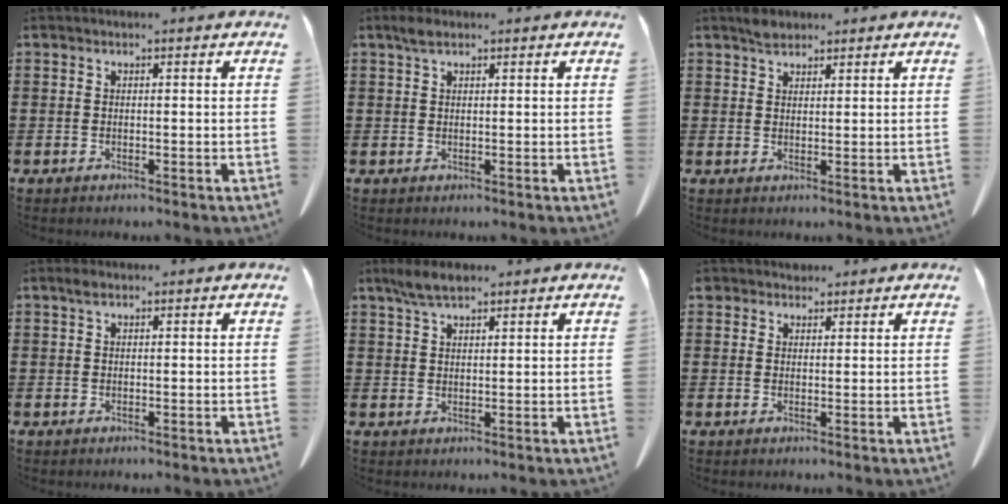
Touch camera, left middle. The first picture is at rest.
{"total": 1.8, "force": [1.2, 0.9, 1.1], "torque": [-0.026, 0.005, 0.021]}
{"total": 2.2, "force": [1.8, 0.9, 0.7], "torque": [-0.010, -0.001, 0.034]}
{"total": 0.9, "force": [0.5, 0.6, 0.6], "torque": [-0.015, 0.005, 0.008]}
{"total": 3.9, "force": [2.7, 1.3, 2.5], "torque": [-0.056, 0.005, 0.051]}
{"total": 2.2, "force": [1.8, 1.3, 0.2], "torque": [-0.002, 0.005, 0.033]}